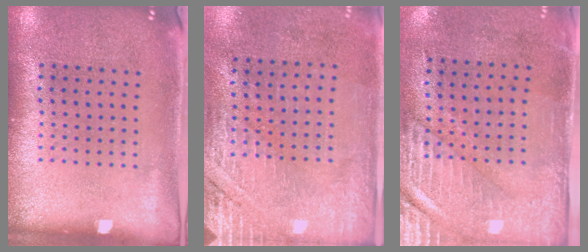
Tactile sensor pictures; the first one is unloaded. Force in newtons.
{"total": 2.8, "press": 2.5, "slide": 1.2}
{"total": 2.8, "press": 2.4, "slide": 1.4}